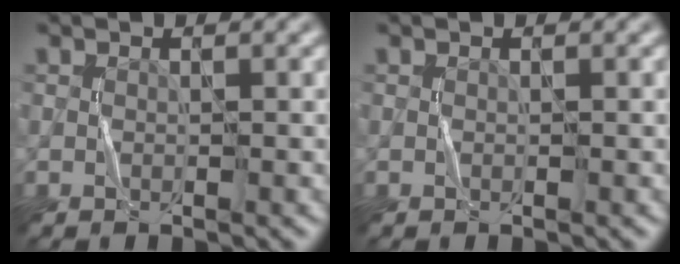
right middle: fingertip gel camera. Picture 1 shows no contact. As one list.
[{"total": 0.0}]